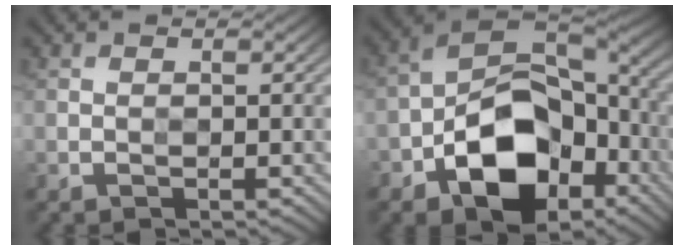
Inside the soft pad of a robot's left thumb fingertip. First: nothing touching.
{"total": 15.8, "force": [-6.2, 9.7, 10.8], "torque": [-0.183, -0.026, -0.116]}